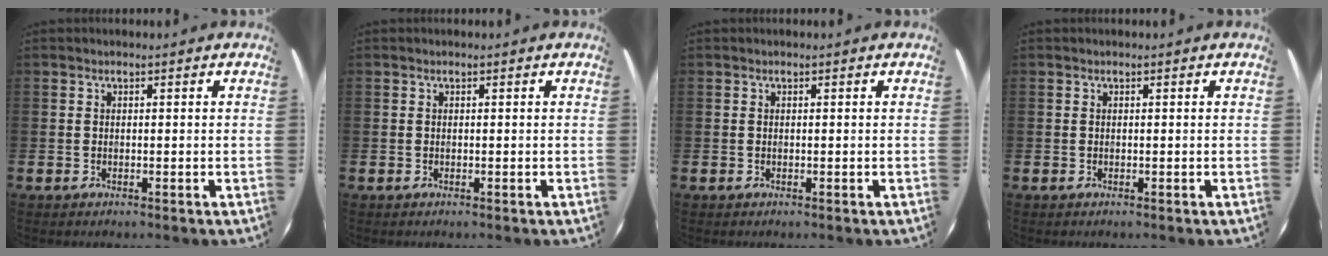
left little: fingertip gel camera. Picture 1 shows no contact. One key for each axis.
{"total": 0.0}
{"total": 0.0}
{"total": 0.0}